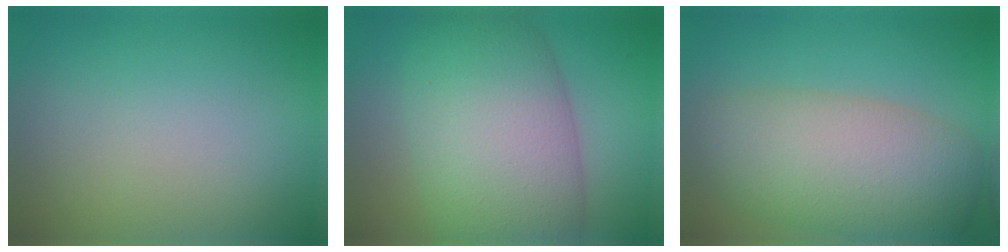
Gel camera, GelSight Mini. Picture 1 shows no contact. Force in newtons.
{"total": 11.8, "press": 11.8, "slide": 0.3}
{"total": 8.9, "press": 8.9, "slide": 0.2}